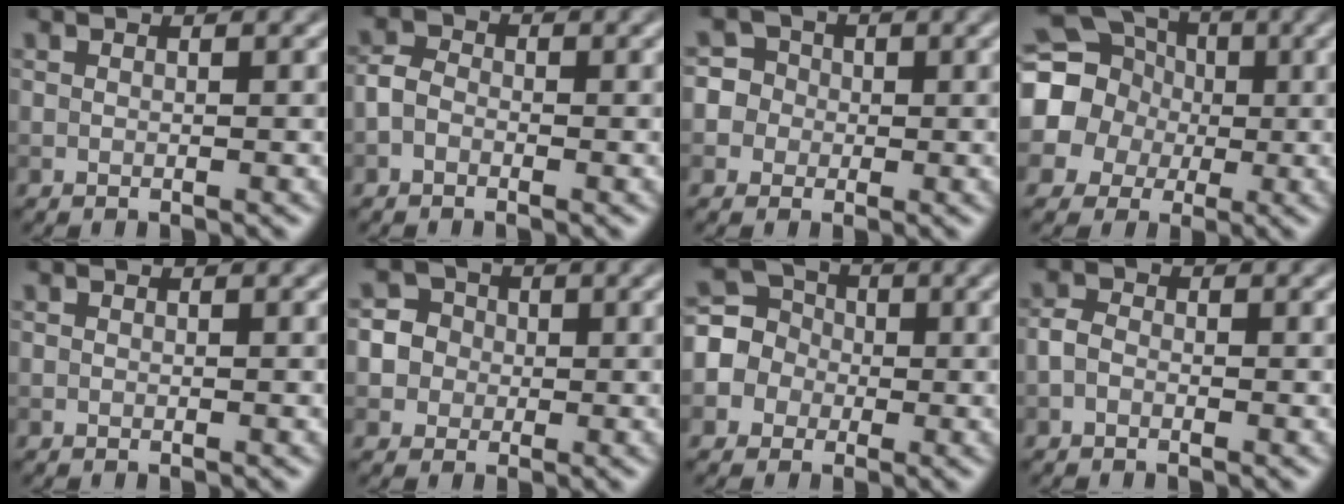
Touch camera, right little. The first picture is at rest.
{"total": 1.8, "force": [-0.9, 1.3, 0.9], "torque": [-0.016, 0.005, -0.024]}
{"total": 5.8, "force": [-0.1, 5.6, 1.5], "torque": [-0.017, 0.032, -0.026]}
{"total": 14.2, "force": [0.4, 13.3, 4.9], "torque": [-0.142, 0.013, -0.031]}
{"total": 0.0}
{"total": 5.6, "force": [0.1, 5.3, 1.7], "torque": [-0.014, 0.032, -0.021]}
{"total": 4.1, "force": [-0.5, 4.0, 0.8], "torque": [0.001, 0.016, -0.028]}
{"total": 1.5, "force": [-0.7, 1.0, 0.8], "torque": [-0.015, 0.003, -0.019]}